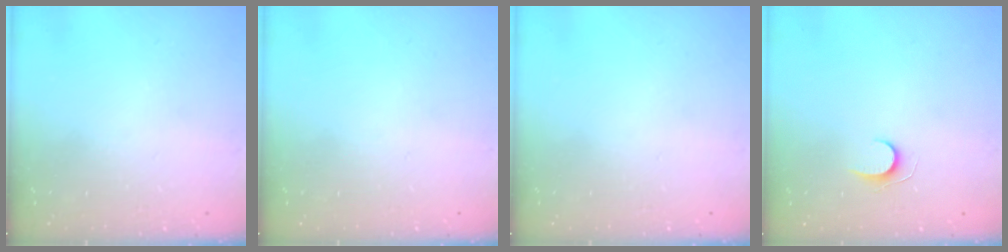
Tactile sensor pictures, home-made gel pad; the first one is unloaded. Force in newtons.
{"total": 0.0}
{"total": 0.0}
{"total": 5.4, "press": 5.4, "slide": 0.5}